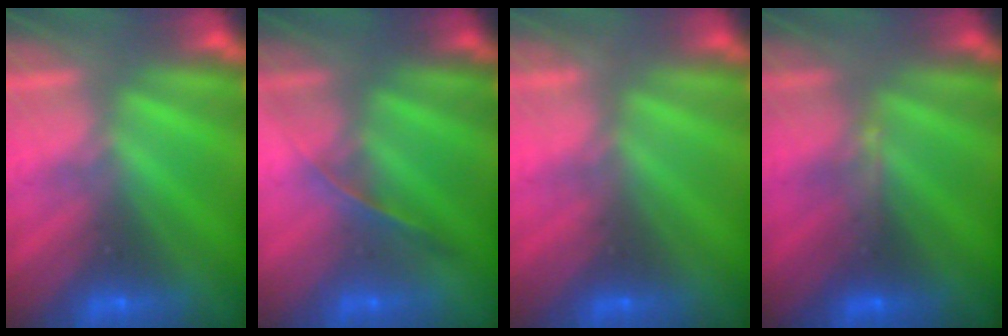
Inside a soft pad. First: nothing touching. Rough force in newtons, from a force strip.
{"total": 1.5}
{"total": 4.7}
{"total": 3.1}